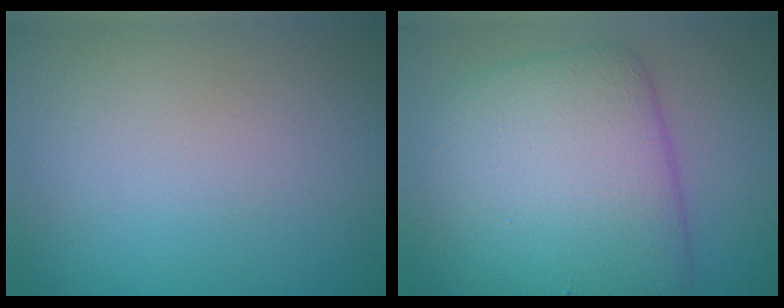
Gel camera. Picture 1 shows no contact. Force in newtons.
{"total": 8.7, "press": 8.7, "slide": 0.2}